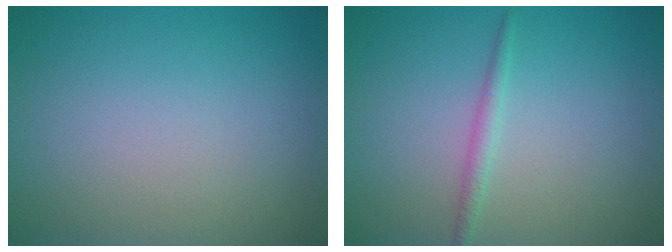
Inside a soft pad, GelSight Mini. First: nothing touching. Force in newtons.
{"total": 1.3, "press": 1.3, "slide": 0.1}